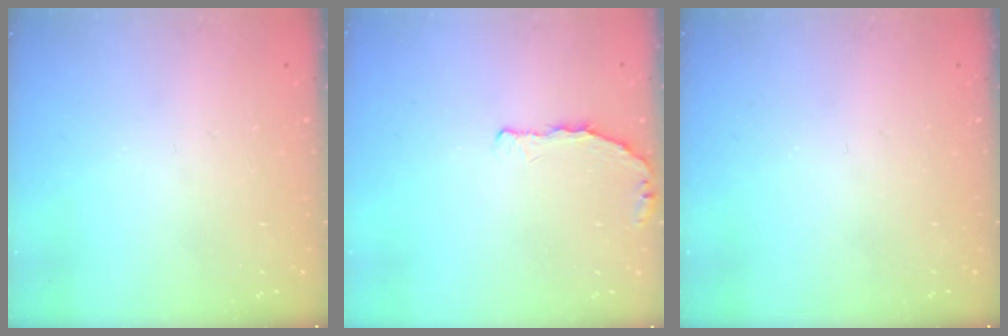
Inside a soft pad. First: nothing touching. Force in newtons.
{"total": 3.6, "press": 3.2, "slide": 1.6}
{"total": 0.0}